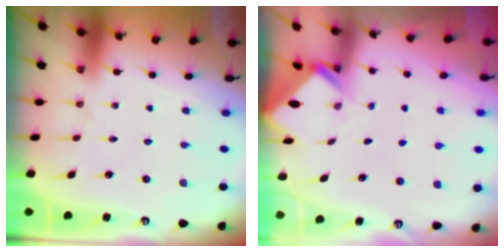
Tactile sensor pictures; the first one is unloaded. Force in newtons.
{"total": 2.5, "press": 2.5, "slide": 0.2}